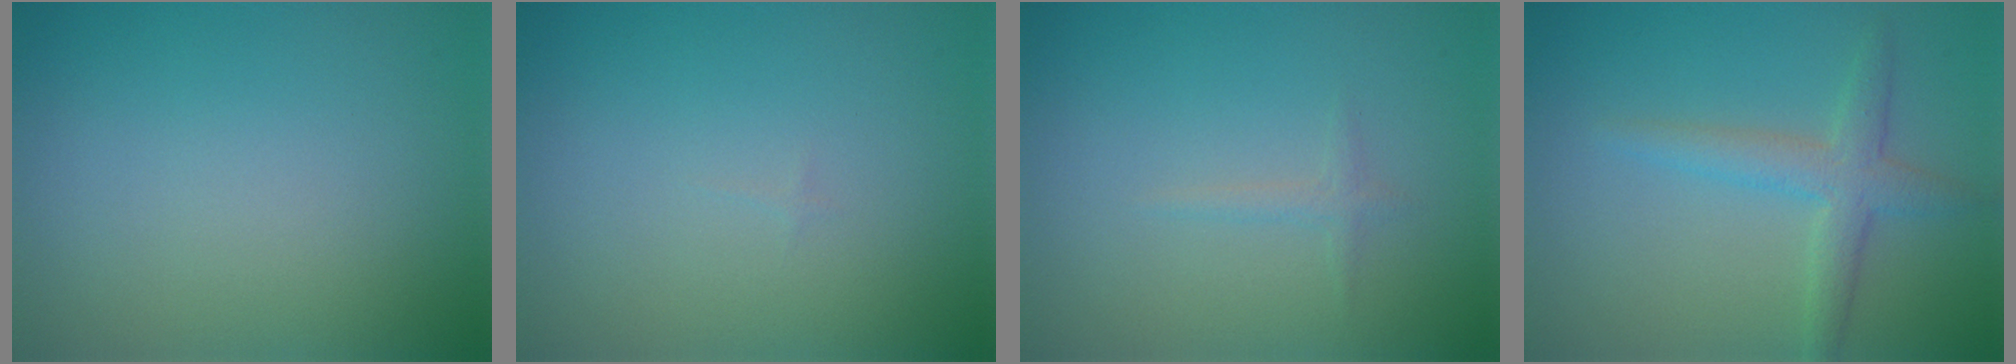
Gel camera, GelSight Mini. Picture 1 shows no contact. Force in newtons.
{"total": 0.0}
{"total": 0.8, "press": 0.8, "slide": 0.1}
{"total": 2.9, "press": 2.9, "slide": 0.0}